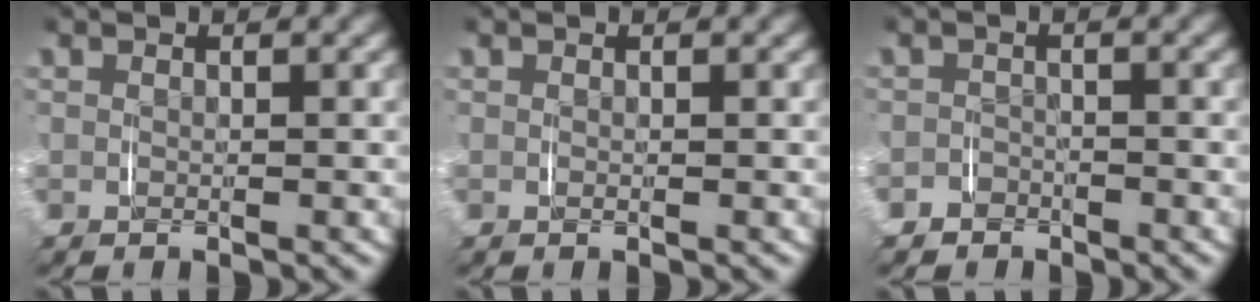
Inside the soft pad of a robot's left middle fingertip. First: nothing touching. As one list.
[{"total": 0.0}, {"total": 2.5, "force": [-1.9, 1.6, -0.2], "torque": [-0.002, -0.010, -0.035]}]